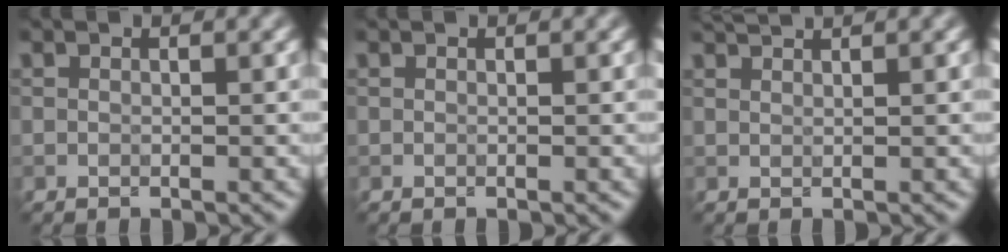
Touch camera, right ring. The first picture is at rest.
{"total": 0.0}
{"total": 1.6, "force": [1.4, 0.3, 0.7], "torque": [-0.005, 0.002, 0.015]}